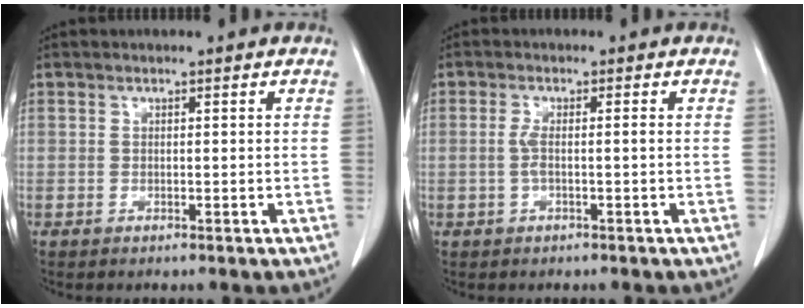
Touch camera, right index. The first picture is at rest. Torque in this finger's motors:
{"motor_torque": [0.03, -0.03, 0.06, 0.04]}